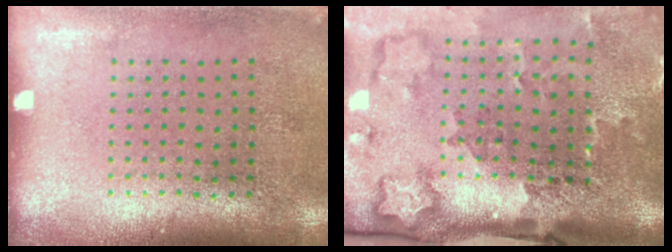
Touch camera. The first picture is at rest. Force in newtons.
{"total": 3.5, "press": 2.3, "slide": 2.6}